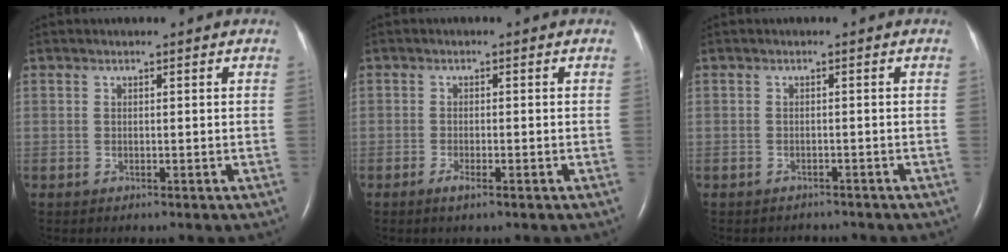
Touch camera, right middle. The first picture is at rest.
{"total": 1.8, "force": [-1.1, 0.3, 1.5], "torque": [-0.031, -0.003, -0.019]}
{"total": 2.6, "force": [-2.4, 1.0, 0.0], "torque": [-0.003, -0.003, -0.031]}